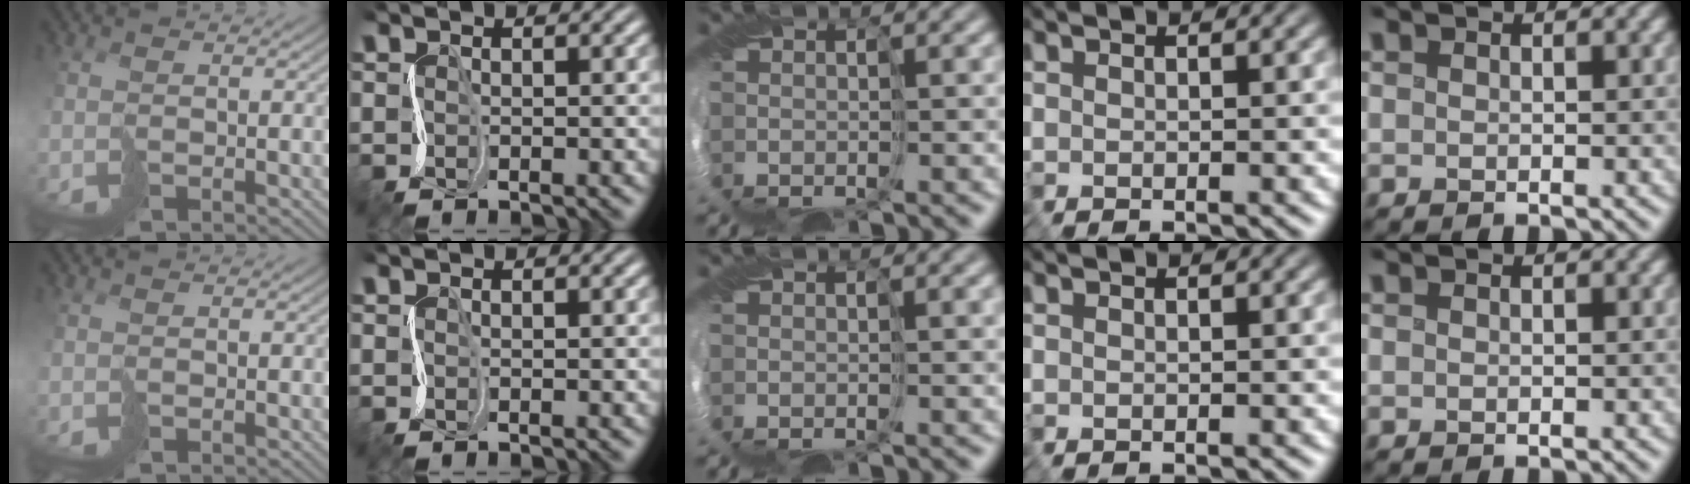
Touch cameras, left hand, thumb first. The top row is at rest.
{"middle": {"total": 0.8, "force": [0.6, -0.2, 0.6], "torque": [-0.007, 0.006, 0.010]}}